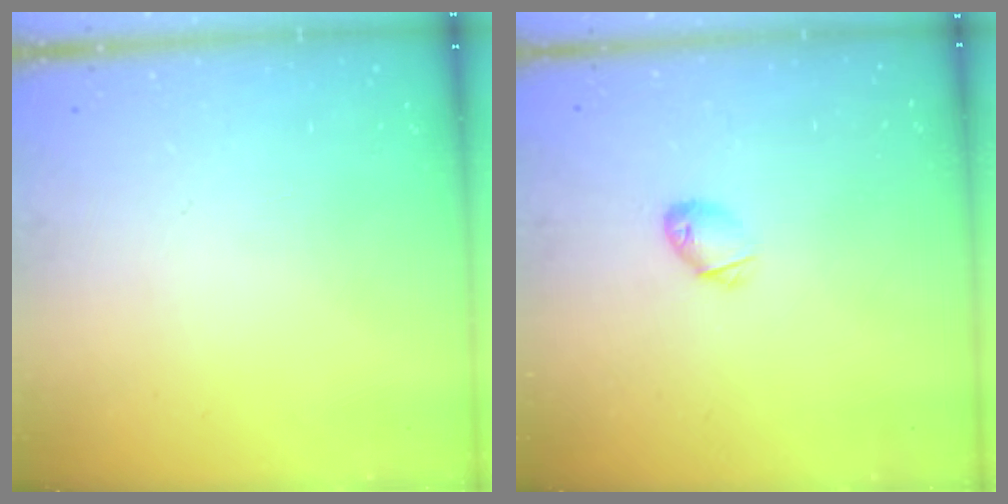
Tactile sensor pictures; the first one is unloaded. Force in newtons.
{"total": 4.0, "press": 3.9, "slide": 0.8}